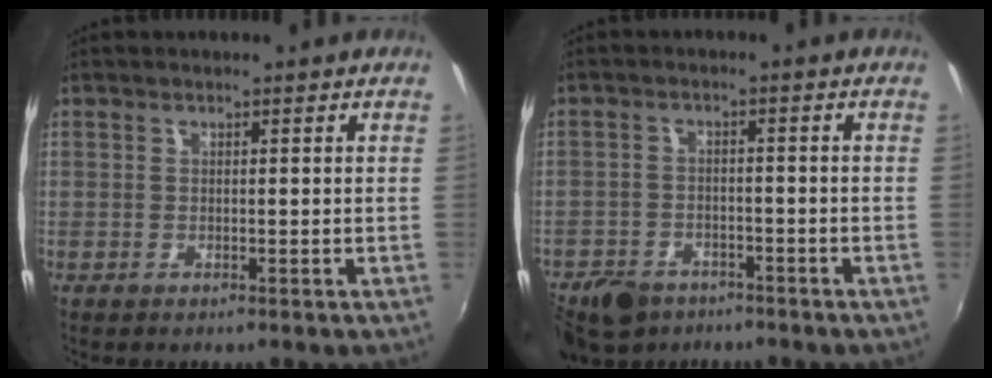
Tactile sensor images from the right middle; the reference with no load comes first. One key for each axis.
{"total": 9.7, "fx": -7.1, "fy": 5.6, "fz": 3.6, "tx": -0.099, "ty": -0.003, "tz": -0.116}